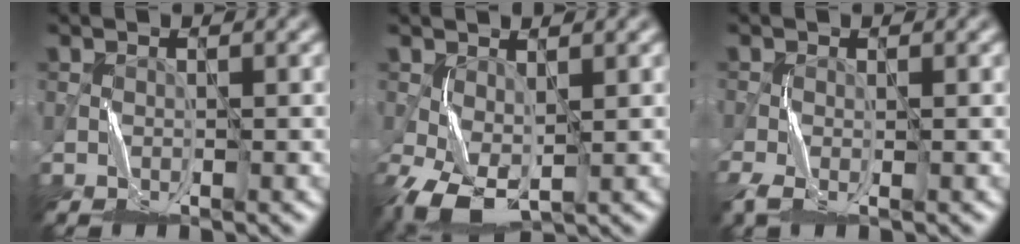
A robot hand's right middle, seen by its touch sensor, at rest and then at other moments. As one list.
[{"total": 4.5, "force": [-0.8, 2.4, 3.7], "torque": [-0.099, 0.002, -0.014]}, {"total": 2.5, "force": [-1.4, 1.0, 1.8], "torque": [-0.050, -0.006, -0.029]}]